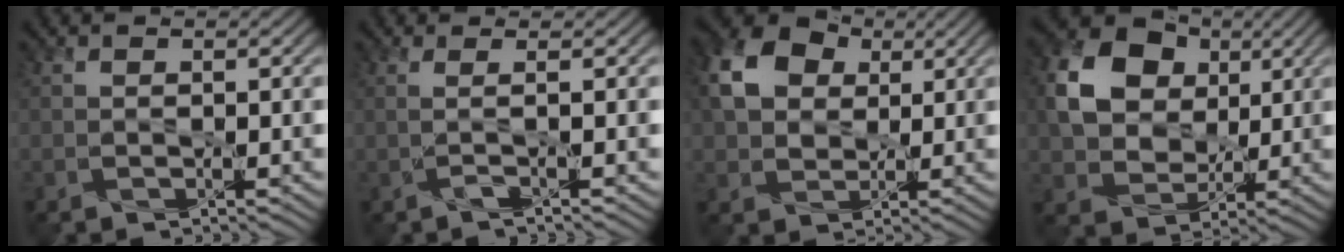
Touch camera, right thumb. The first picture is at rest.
{"total": 1.5, "force": [-0.1, 0.1, 1.5], "torque": [-0.028, 0.000, -0.013]}
{"total": 8.8, "force": [2.8, 6.5, 5.2], "torque": [-0.132, 0.014, 0.046]}
{"total": 11.1, "force": [2.8, 8.5, 6.5], "torque": [-0.152, 0.007, 0.048]}